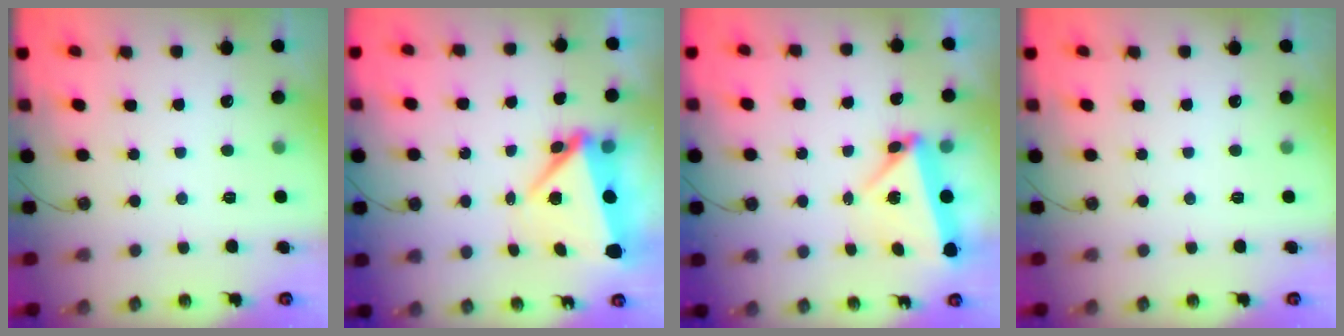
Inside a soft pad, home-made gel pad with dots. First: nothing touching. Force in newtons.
{"total": 6.5, "press": 6.4, "slide": 1.2}
{"total": 5.9, "press": 5.2, "slide": 2.6}
{"total": 0.0}